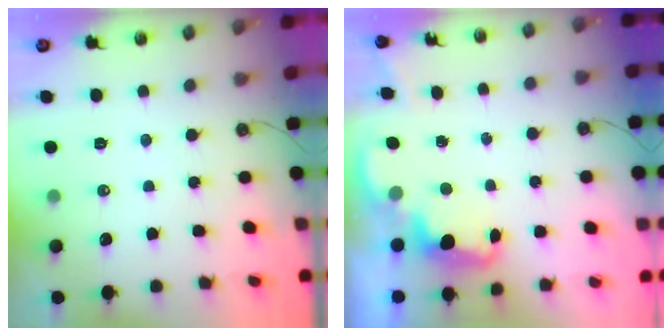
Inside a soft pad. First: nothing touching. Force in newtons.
{"total": 2.2, "press": 2.1, "slide": 0.7}